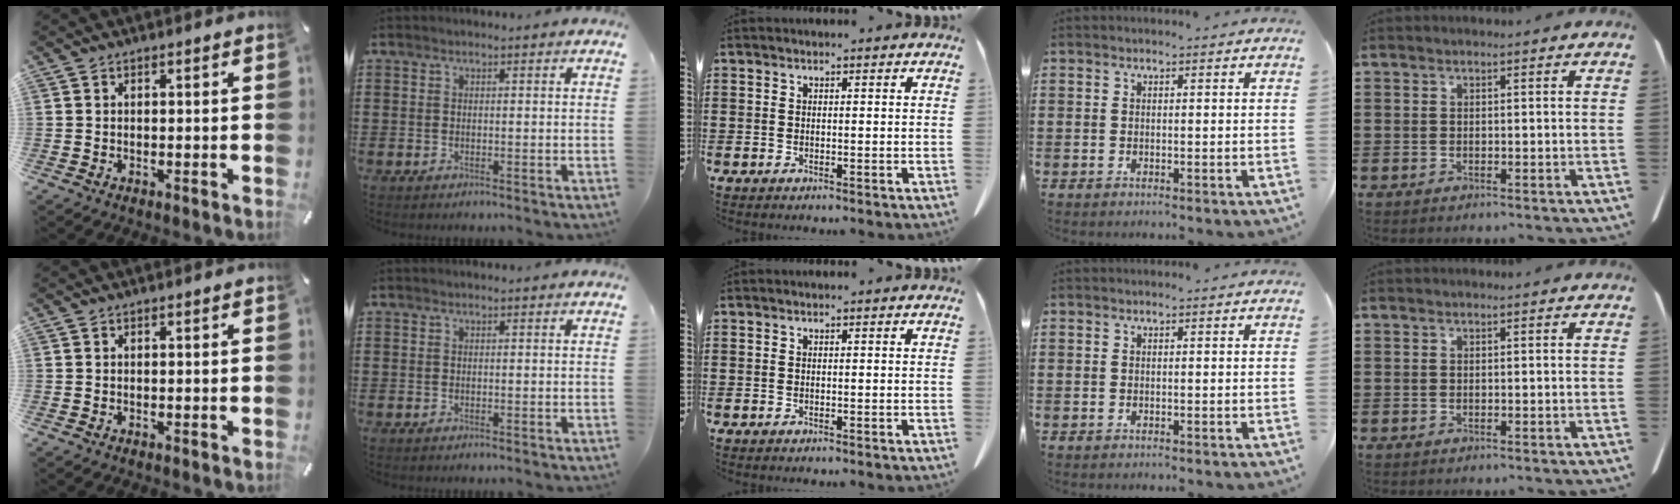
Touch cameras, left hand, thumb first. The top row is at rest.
{}